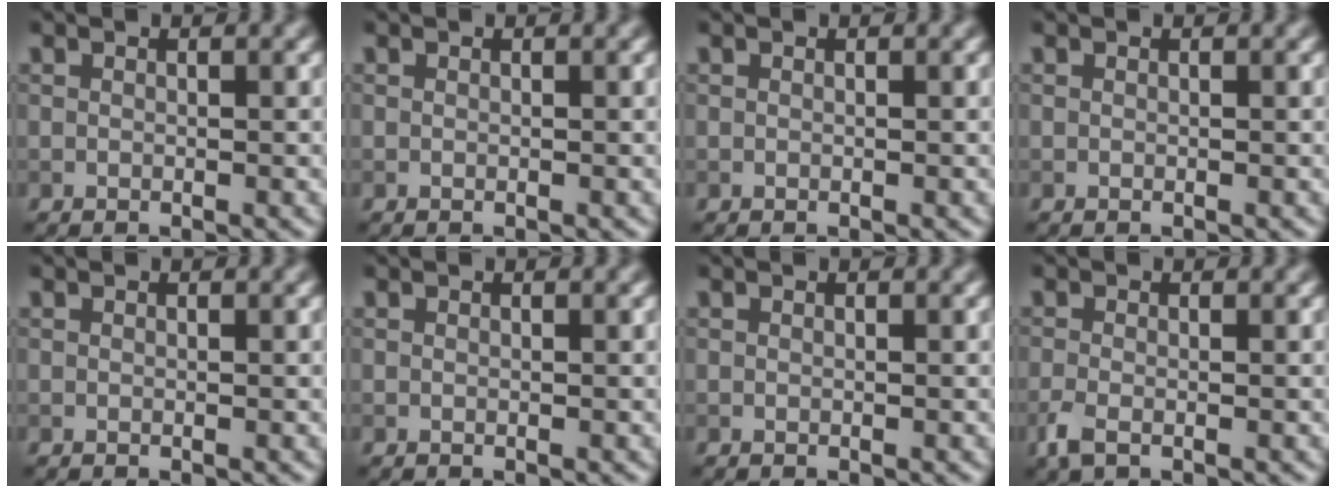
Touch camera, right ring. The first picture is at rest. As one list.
[{"total": 0.0}, {"total": 0.0}, {"total": 0.0}, {"total": 0.0}, {"total": 0.0}, {"total": 0.0}, {"total": 1.5, "force": [-0.8, 0.6, 1.1], "torque": [-0.031, -0.005, -0.020]}]